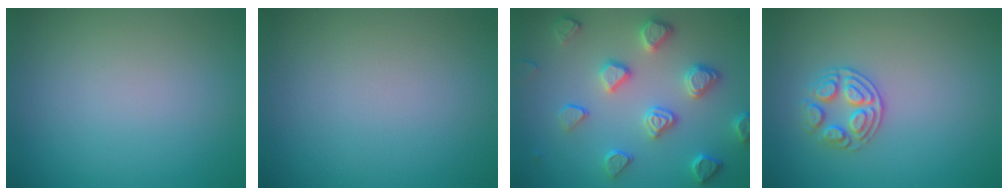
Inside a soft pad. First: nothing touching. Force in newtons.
{"total": 0.0}
{"total": 4.6, "press": 4.1, "slide": 2.0}
{"total": 2.6, "press": 2.5, "slide": 0.8}